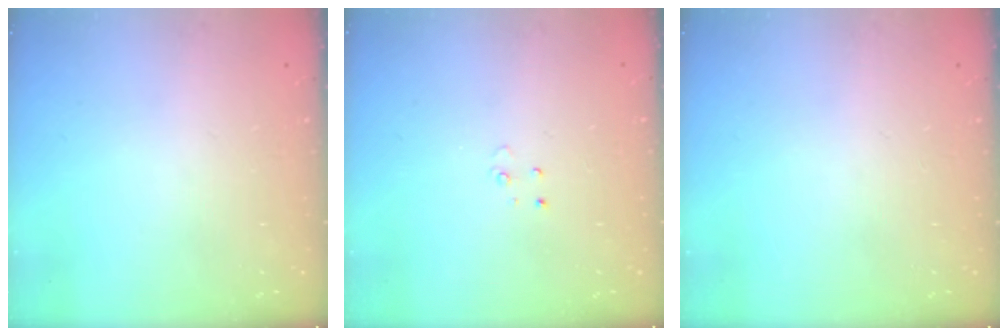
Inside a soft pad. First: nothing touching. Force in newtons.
{"total": 3.0, "press": 2.9, "slide": 0.3}
{"total": 0.0}